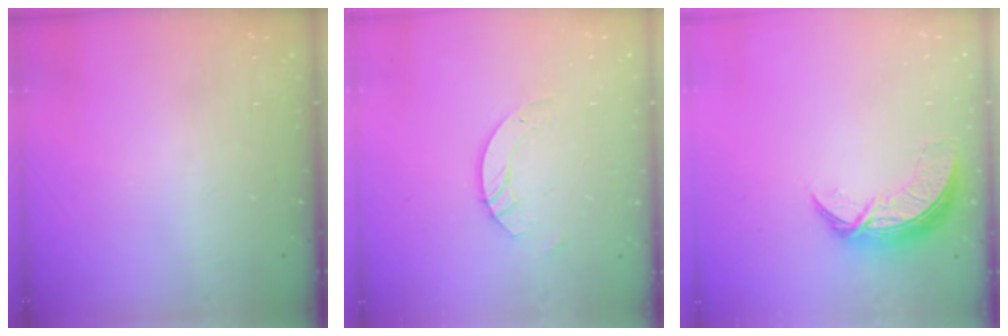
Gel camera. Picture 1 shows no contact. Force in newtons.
{"total": 4.8, "press": 4.8, "slide": 0.4}
{"total": 7.8, "press": 7.8, "slide": 0.5}